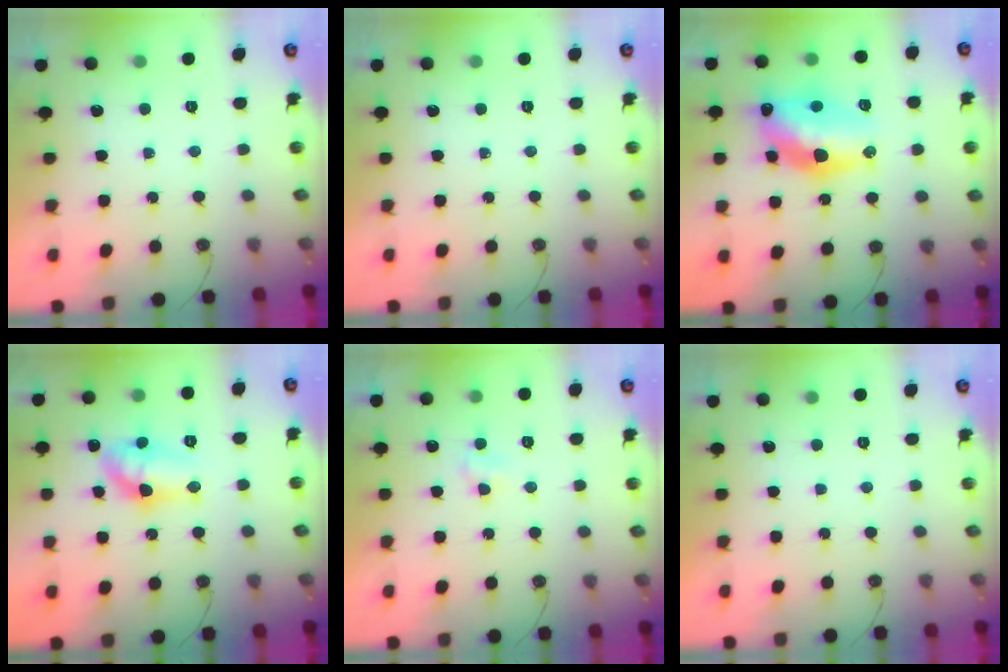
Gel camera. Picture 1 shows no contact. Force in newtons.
{"total": 0.0}
{"total": 17.1, "press": 16.4, "slide": 4.9}
{"total": 12.0, "press": 12.0, "slide": 1.0}
{"total": 2.9, "press": 2.9, "slide": 0.3}
{"total": 0.0}